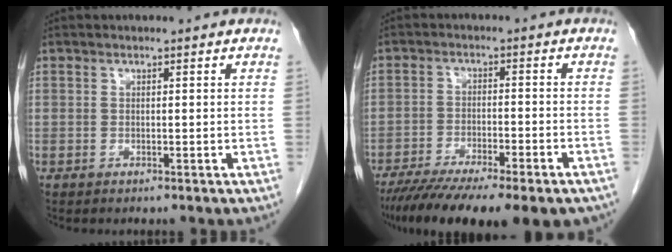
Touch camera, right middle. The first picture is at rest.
{"total": 18.4, "force": [-14.2, 3.7, 11.1], "torque": [-0.158, -0.025, -0.210]}